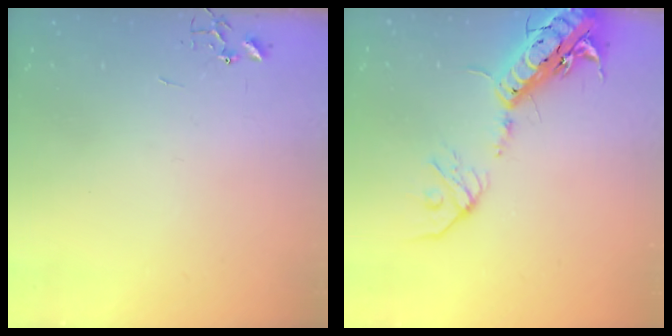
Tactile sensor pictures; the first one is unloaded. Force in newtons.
{"total": 18.7, "press": 18.3, "slide": 3.9}